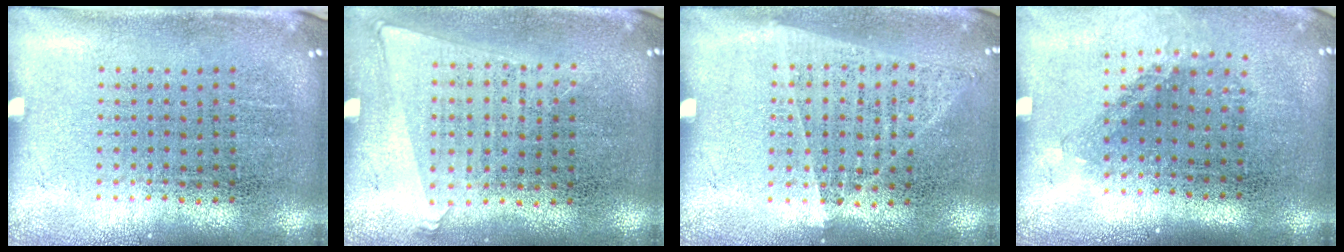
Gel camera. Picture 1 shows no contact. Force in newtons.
{"total": 1.1, "press": 1.0, "slide": 0.5}
{"total": 1.0, "press": 0.9, "slide": 0.4}
{"total": 1.4, "press": 1.0, "slide": 1.0}